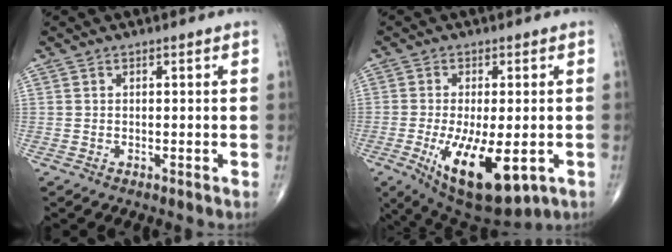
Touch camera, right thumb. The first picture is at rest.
{"total": 15.2, "force": [-4.8, 6.1, 13.0], "torque": [-0.219, -0.019, -0.055]}